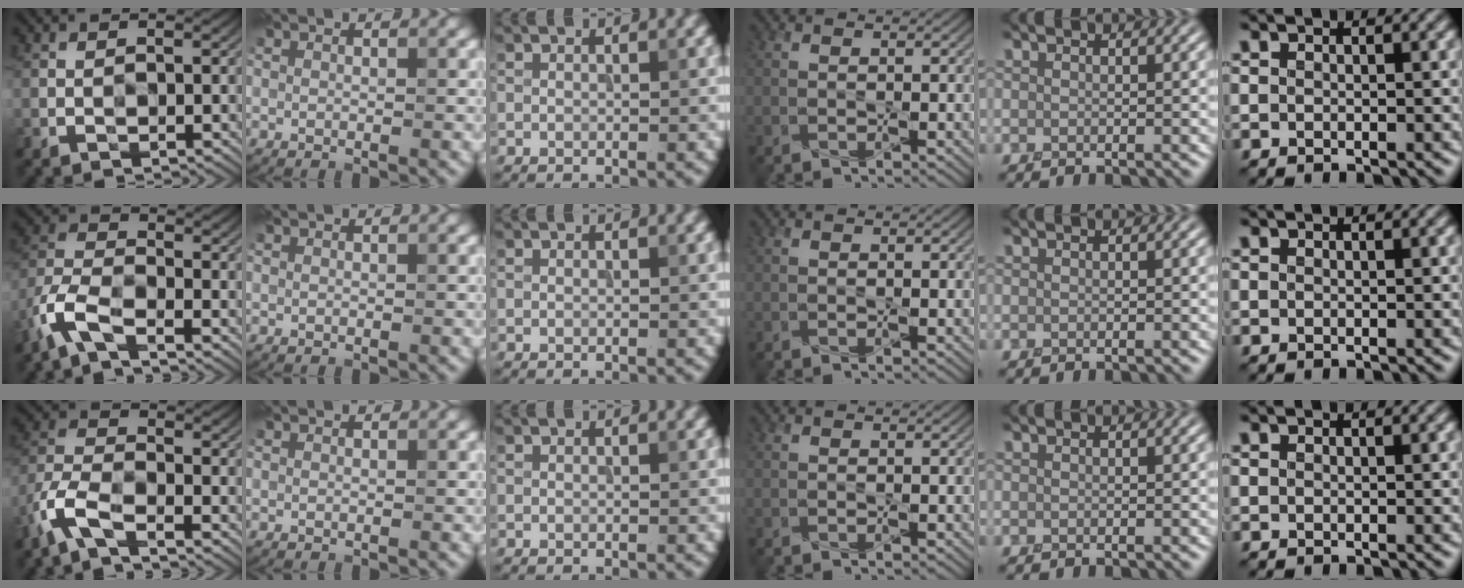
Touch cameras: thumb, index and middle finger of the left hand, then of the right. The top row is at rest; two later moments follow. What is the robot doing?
{"motion": "wipe", "object": "whiteboard"}